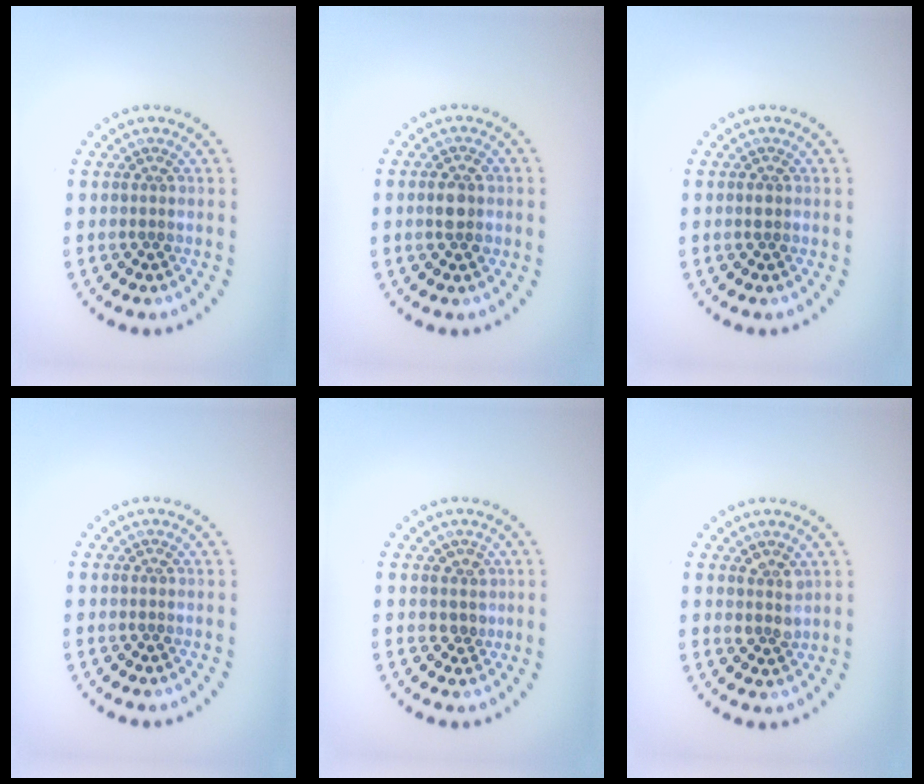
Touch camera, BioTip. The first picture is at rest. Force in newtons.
{"total": 2.6, "press": 2.6, "slide": 0.2}
{"total": 0.8, "press": 0.8, "slide": 0.1}
{"total": 0.0}
{"total": 1.5, "press": 1.2, "slide": 0.9}
{"total": 1.7, "press": 1.6, "slide": 0.7}